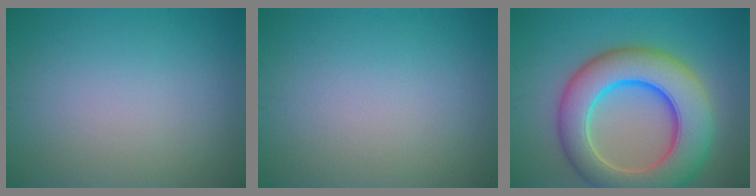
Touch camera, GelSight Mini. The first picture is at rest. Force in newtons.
{"total": 0.0}
{"total": 11.4, "press": 11.4, "slide": 0.3}